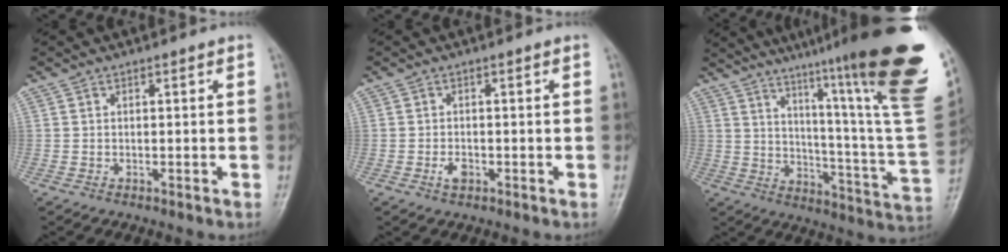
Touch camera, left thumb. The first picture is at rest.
{"total": 2.0, "force": [-0.8, 1.2, 1.4], "torque": [-0.025, 0.002, -0.014]}
{"total": 31.1, "force": [19.5, 2.9, 24.1], "torque": [-0.273, -0.100, 0.276]}